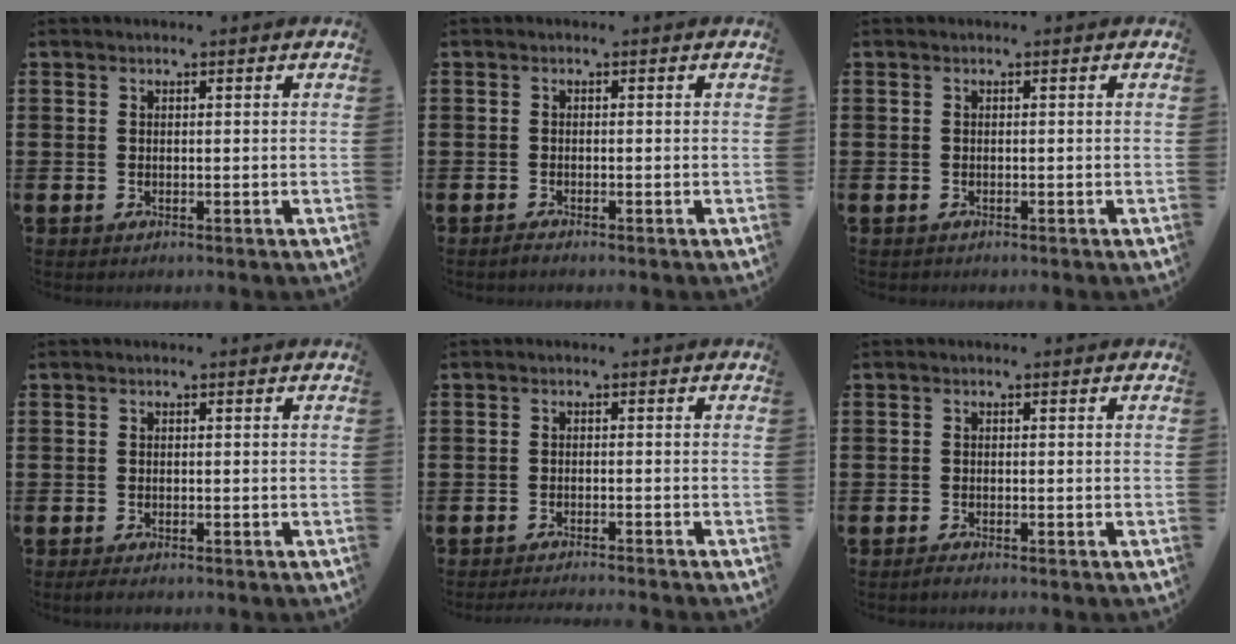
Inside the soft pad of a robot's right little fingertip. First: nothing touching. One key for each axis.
{"total": 0.6, "fx": -0.5, "fy": 0.1, "fz": 0.3, "tx": -0.008, "ty": -0.002, "tz": -0.011}
{"total": 0.0}
{"total": 0.8, "fx": -0.6, "fy": 0.3, "fz": 0.5, "tx": -0.011, "ty": -0.002, "tz": -0.012}
{"total": 1.3, "fx": -1.3, "fy": -0.3, "fz": 0.2, "tx": -0.002, "ty": 0.001, "tz": -0.026}
{"total": 0.7, "fx": -0.6, "fy": 0.1, "fz": 0.4, "tx": -0.009, "ty": -0.003, "tz": -0.011}